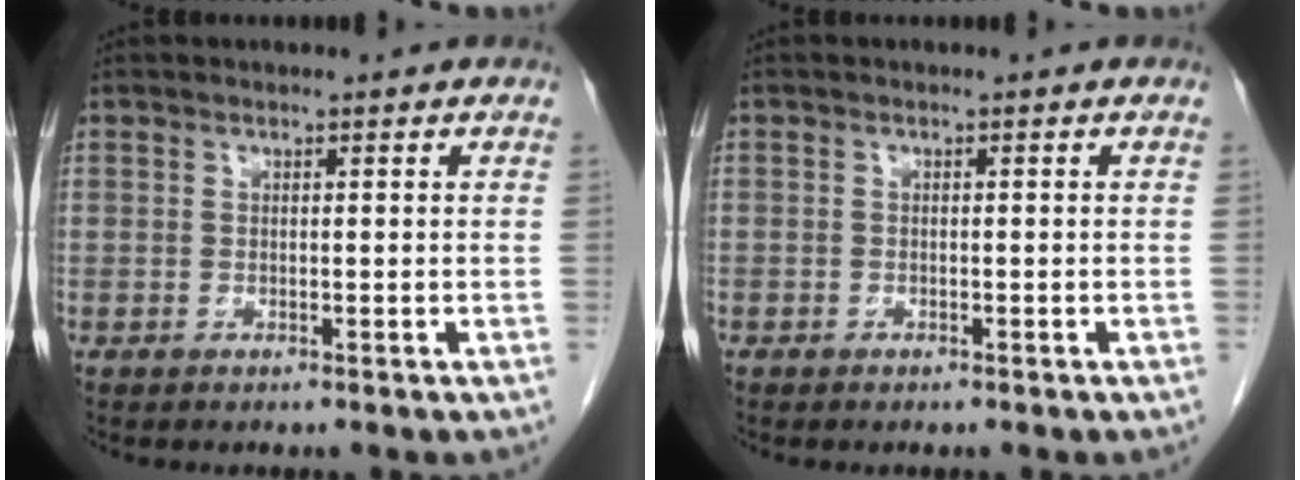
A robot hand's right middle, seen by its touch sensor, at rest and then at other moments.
{"total": 0.5, "force": [-0.4, 0.3, 0.1], "torque": [-0.003, 0.002, -0.007]}